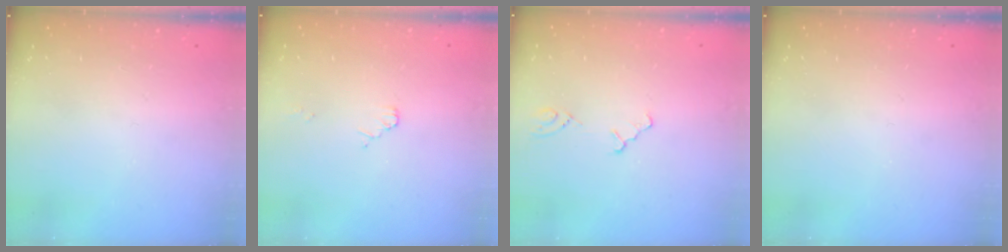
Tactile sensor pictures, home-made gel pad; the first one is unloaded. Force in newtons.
{"total": 2.0, "press": 1.9, "slide": 0.3}
{"total": 2.2, "press": 2.2, "slide": 0.4}
{"total": 0.0}